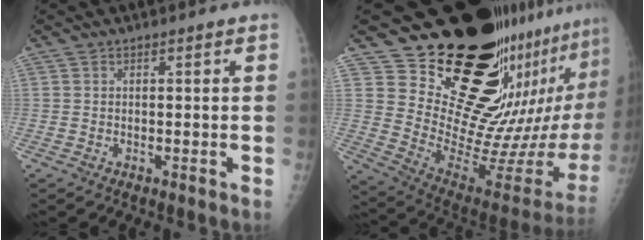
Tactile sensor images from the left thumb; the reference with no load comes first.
{"total": 29.9, "force": [20.3, 11.4, 18.7], "torque": [-0.251, -0.156, 0.303]}